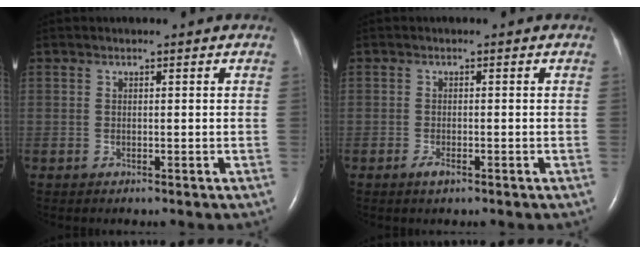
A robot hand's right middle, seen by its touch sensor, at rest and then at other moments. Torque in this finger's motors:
{"motor_torque": [0.25, -0.06, 0.03, 0.01]}